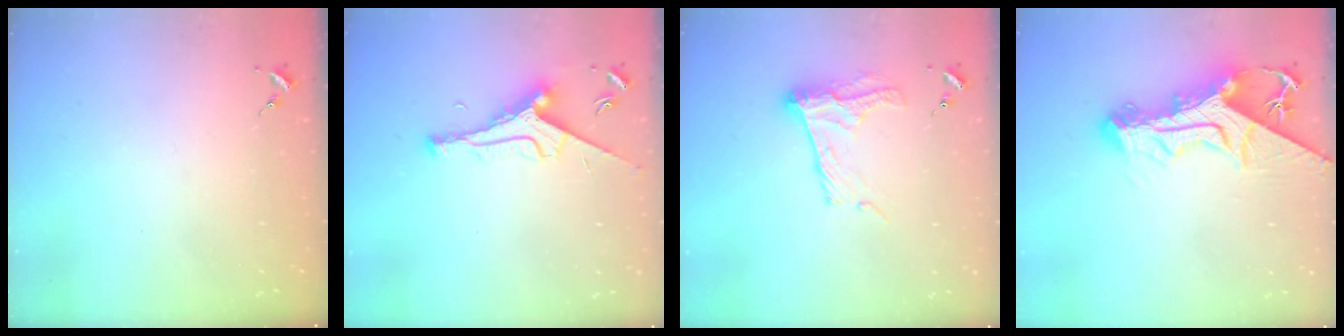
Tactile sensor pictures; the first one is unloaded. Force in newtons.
{"total": 9.3, "press": 9.3, "slide": 0.8}
{"total": 12.9, "press": 12.9, "slide": 0.8}
{"total": 17.2, "press": 17.1, "slide": 1.6}